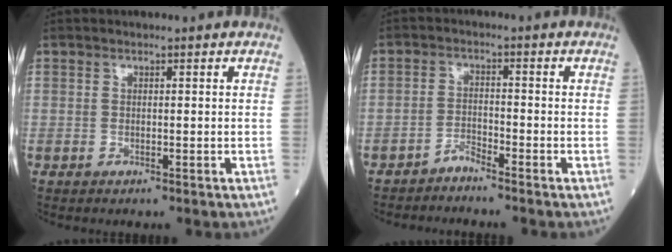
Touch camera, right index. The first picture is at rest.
{"total": 2.1, "force": [-2.1, 0.1, 0.4], "torque": [-0.004, -0.004, -0.041]}